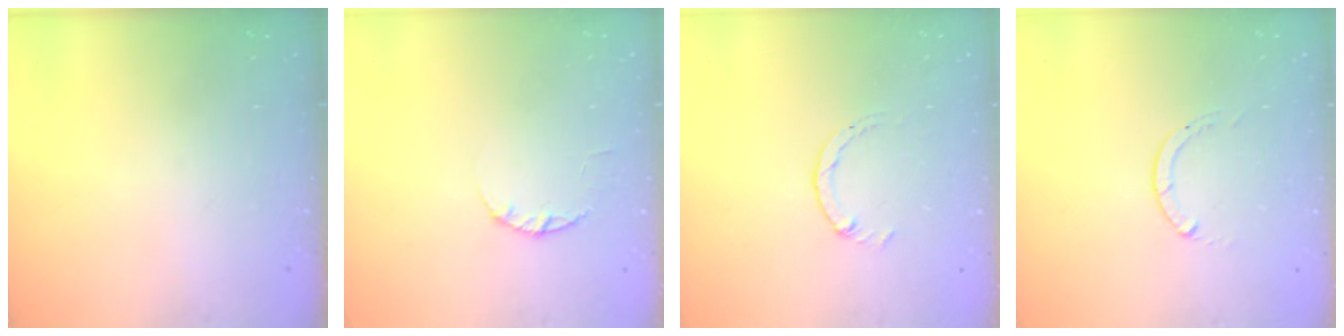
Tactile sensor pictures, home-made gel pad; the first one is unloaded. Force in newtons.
{"total": 2.4, "press": 2.3, "slide": 0.4}
{"total": 1.1, "press": 1.1, "slide": 0.2}
{"total": 0.0}